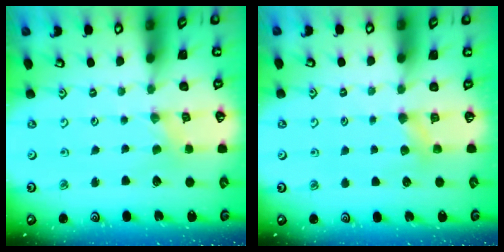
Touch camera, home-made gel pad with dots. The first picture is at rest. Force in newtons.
{"total": 3.6, "press": 3.5, "slide": 0.6}